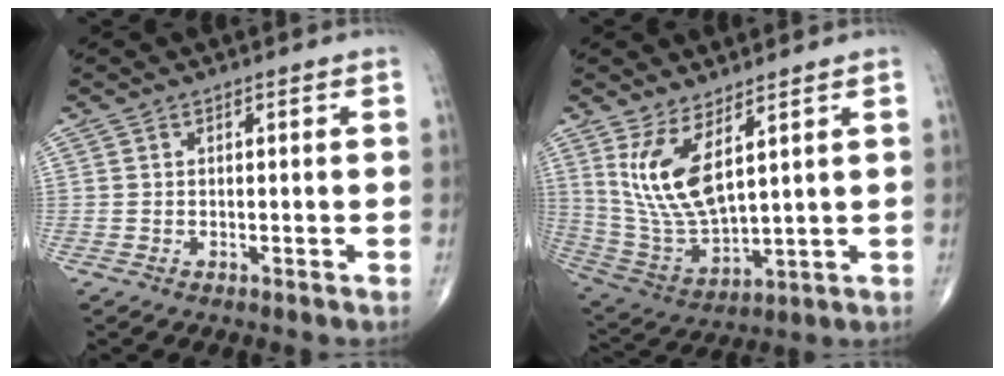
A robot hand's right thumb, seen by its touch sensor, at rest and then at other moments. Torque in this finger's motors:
{"motor_torque": [-0.32, 0.56, 0.25, 0.14, 0.15]}